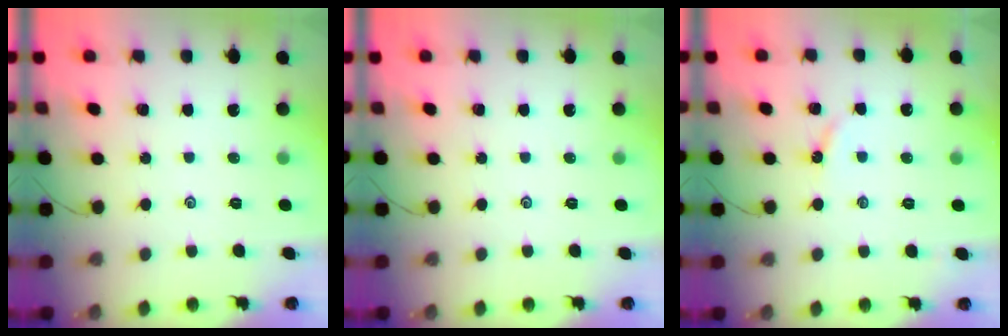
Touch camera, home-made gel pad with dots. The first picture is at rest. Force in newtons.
{"total": 0.0}
{"total": 2.9, "press": 2.9, "slide": 0.3}